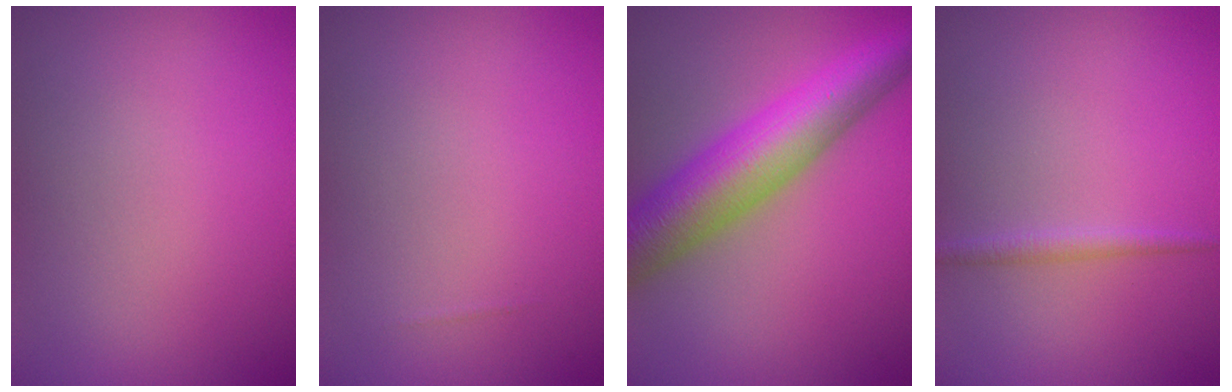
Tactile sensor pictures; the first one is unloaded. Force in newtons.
{"total": 0.0}
{"total": 9.3, "press": 9.3, "slide": 0.1}
{"total": 1.2, "press": 1.2, "slide": 0.0}